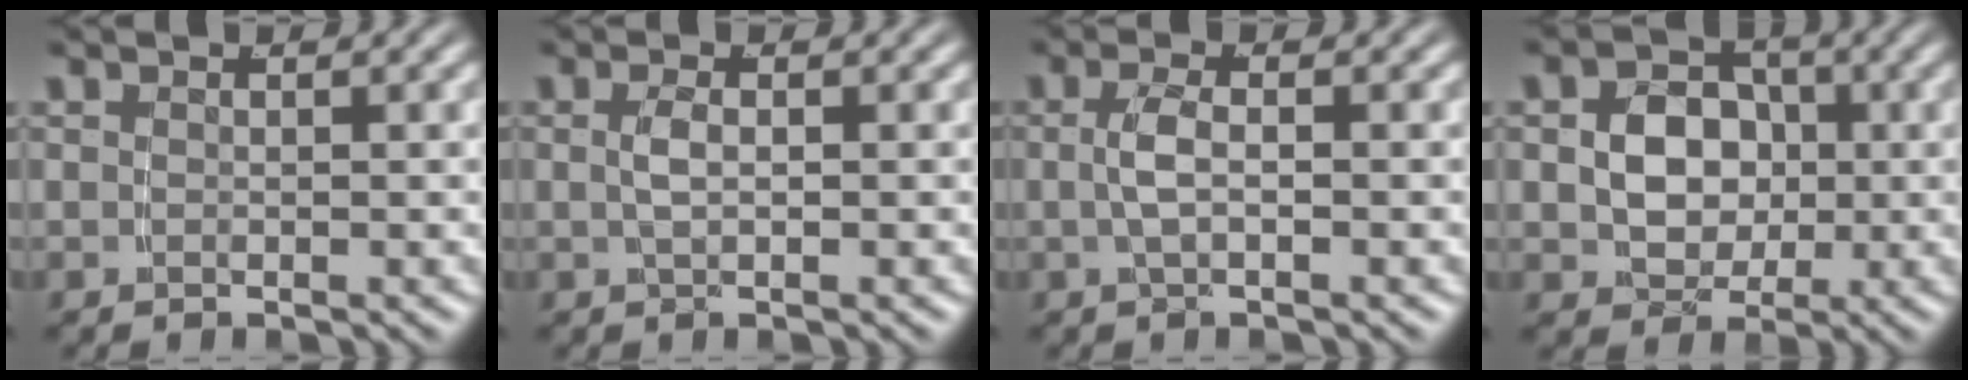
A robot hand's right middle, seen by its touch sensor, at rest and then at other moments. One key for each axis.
{"total": 1.3, "fx": -0.2, "fy": -0.1, "fz": 1.3, "tx": -0.030, "ty": -0.003, "tz": 0.003}
{"total": 1.9, "fx": -0.3, "fy": 0.0, "fz": 1.9, "tx": -0.042, "ty": -0.001, "tz": -0.002}
{"total": 4.6, "fx": 0.1, "fy": 3.7, "fz": 2.7, "tx": -0.046, "ty": -0.016, "tz": 0.011}